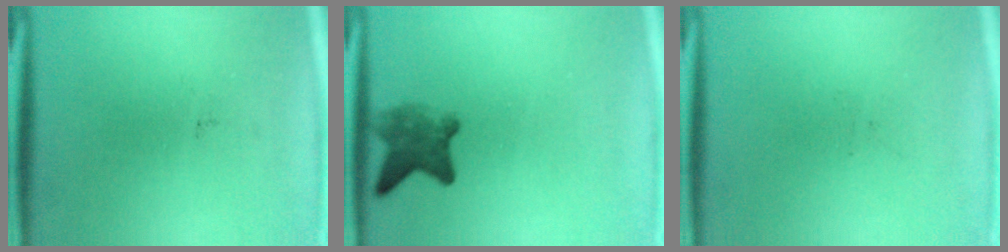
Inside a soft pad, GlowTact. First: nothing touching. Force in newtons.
{"total": 4.6}
{"total": 0.0}